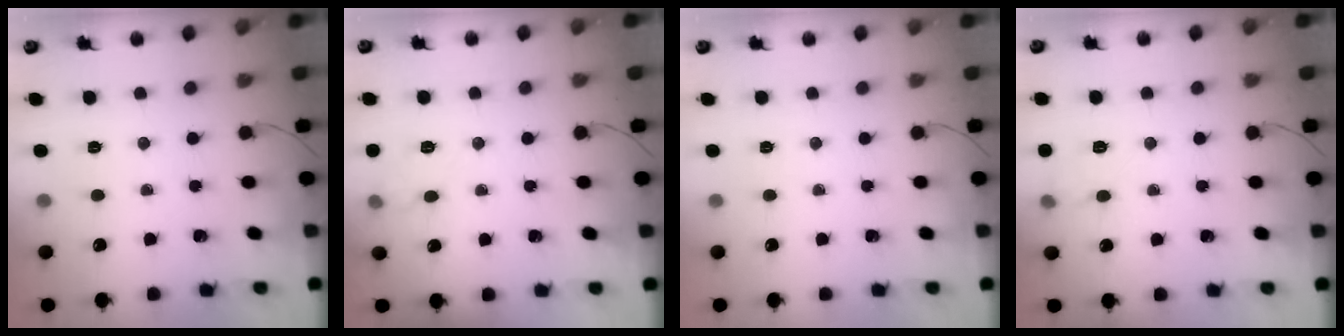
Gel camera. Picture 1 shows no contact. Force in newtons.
{"total": 8.6, "press": 8.4, "slide": 1.7}
{"total": 0.0}
{"total": 7.1, "press": 6.8, "slide": 1.9}